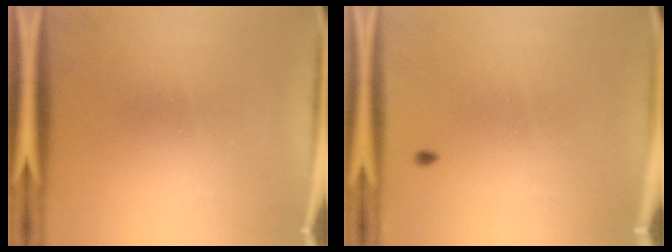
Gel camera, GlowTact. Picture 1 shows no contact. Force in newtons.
{"total": 0.9}